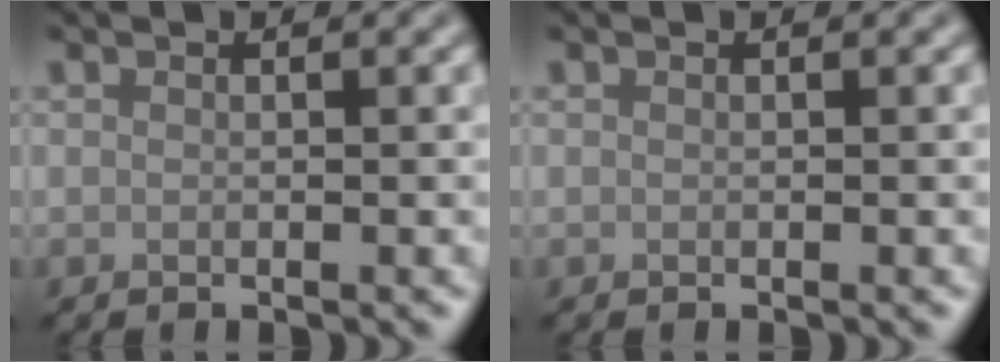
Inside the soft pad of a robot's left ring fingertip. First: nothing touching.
{"total": 0.0}